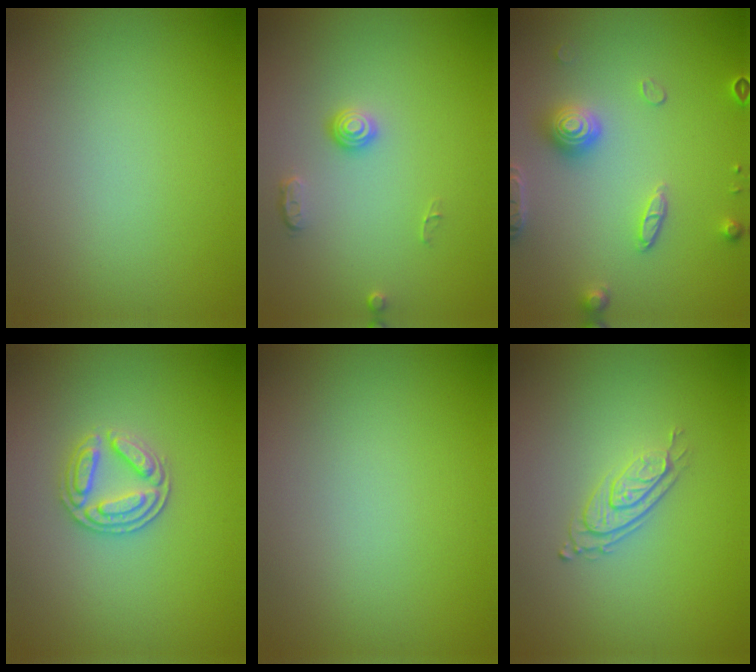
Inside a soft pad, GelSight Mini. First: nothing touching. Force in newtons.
{"total": 1.4, "press": 1.0, "slide": 1.0}
{"total": 3.7, "press": 3.3, "slide": 1.6}
{"total": 3.1, "press": 2.9, "slide": 1.2}
{"total": 0.0}
{"total": 2.8, "press": 2.0, "slide": 2.1}